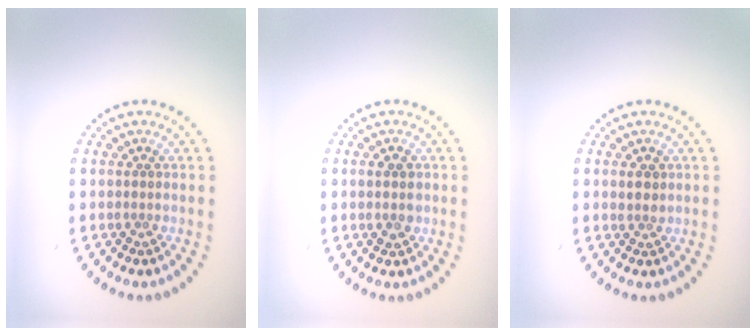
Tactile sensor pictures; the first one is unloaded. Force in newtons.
{"total": 1.6, "press": 1.6, "slide": 0.1}
{"total": 1.3, "press": 1.1, "slide": 0.6}